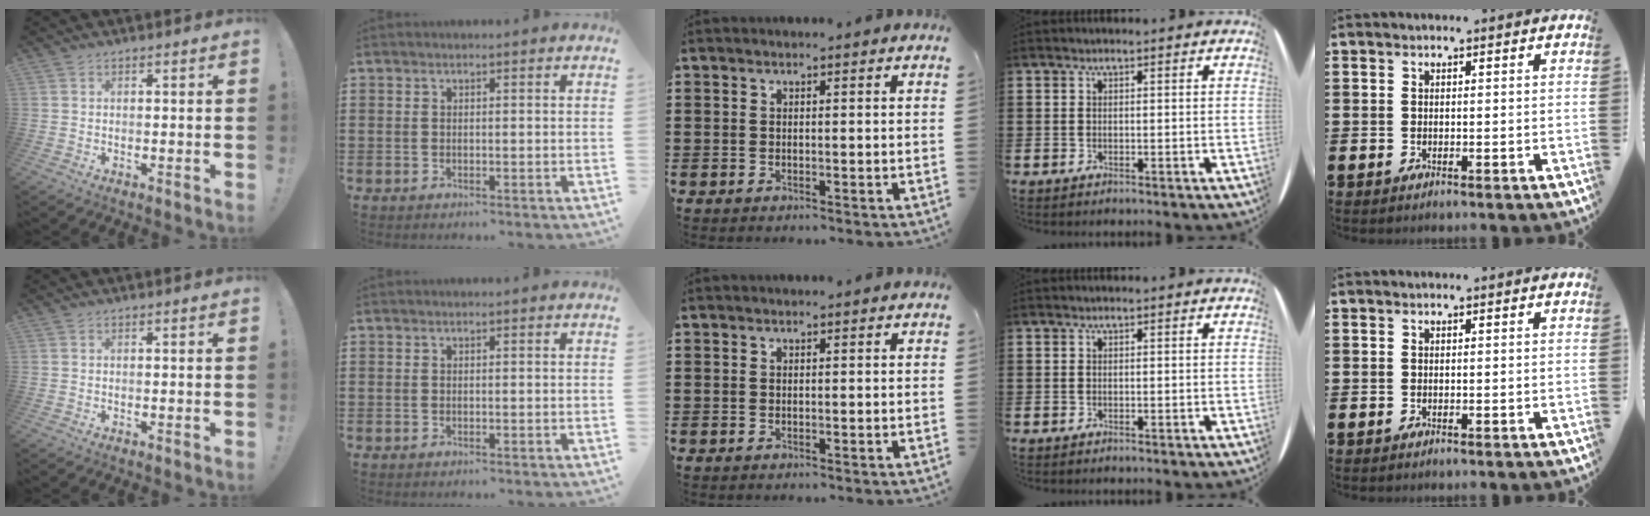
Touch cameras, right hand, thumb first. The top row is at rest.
{}